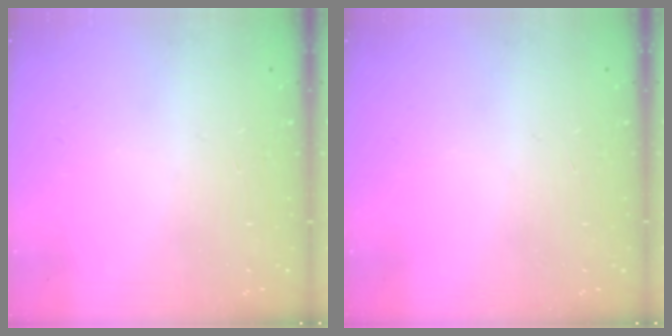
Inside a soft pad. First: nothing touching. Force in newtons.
{"total": 1.0, "press": 0.0, "slide": 1.0}